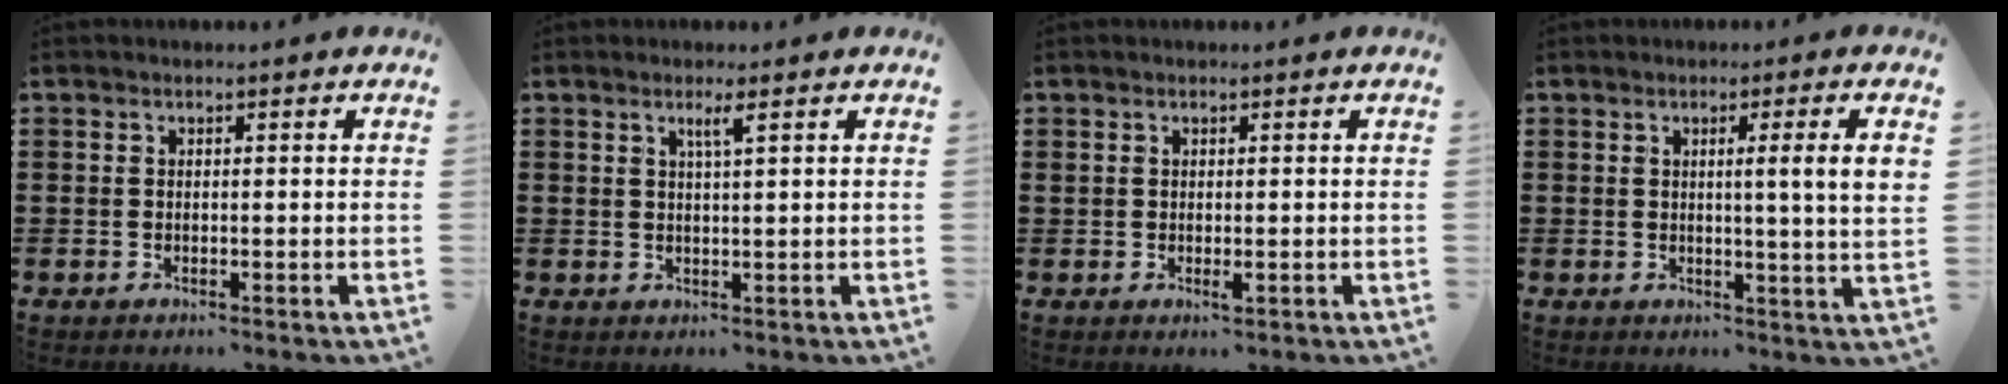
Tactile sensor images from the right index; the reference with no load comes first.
{"total": 1.8, "force": [1.0, 0.0, 1.6], "torque": [-0.032, -0.001, 0.015]}
{"total": 1.1, "force": [0.0, 0.3, 1.1], "torque": [-0.020, -0.003, 0.001]}
{"total": 5.1, "force": [1.3, -0.8, 4.9], "torque": [-0.086, -0.013, 0.015]}